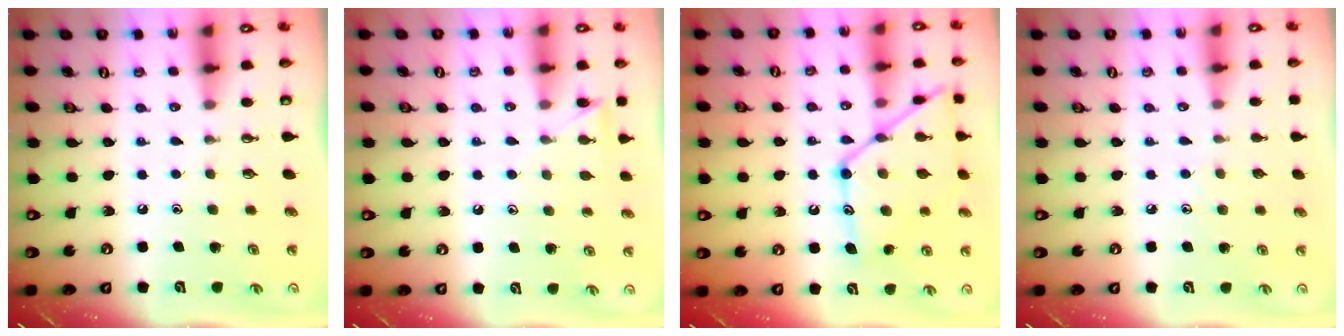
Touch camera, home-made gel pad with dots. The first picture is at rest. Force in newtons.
{"total": 7.0, "press": 7.0, "slide": 0.7}
{"total": 18.3, "press": 18.3, "slide": 1.6}
{"total": 2.9, "press": 2.8, "slide": 0.2}